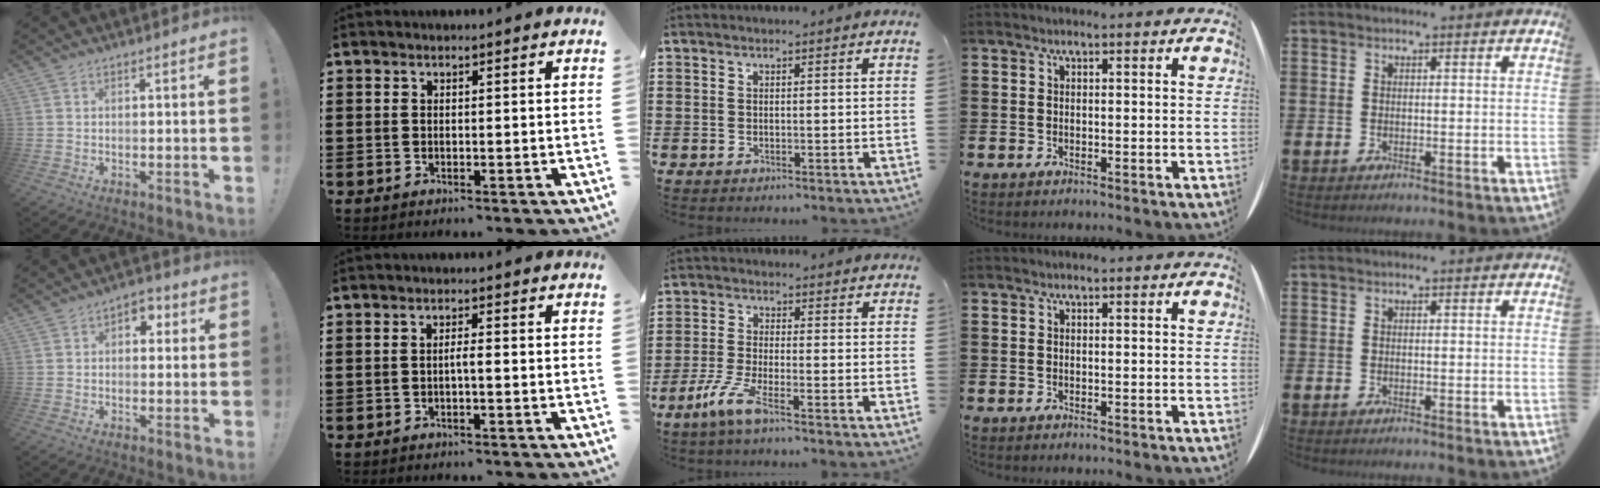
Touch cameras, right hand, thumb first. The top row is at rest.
{"thumb": {"total": 4.1, "force": [0.5, 3.2, 2.4], "torque": [-0.032, 0.005, 0.005]}, "index": {"total": 1.4, "force": [-0.5, 0.1, 1.3], "torque": [-0.023, -0.001, -0.009]}, "middle": {"total": 5.2, "force": [-3.0, 0.5, 4.2], "torque": [-0.102, -0.016, -0.060]}}